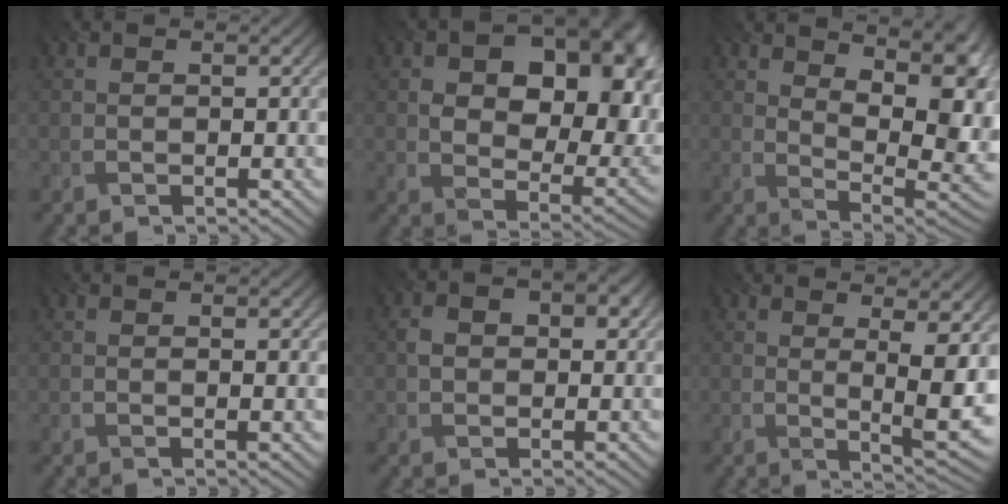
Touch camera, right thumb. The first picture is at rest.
{"total": 14.2, "force": [4.2, 9.0, 10.2], "torque": [-0.140, -0.011, 0.079]}
{"total": 11.6, "force": [4.5, 4.5, 9.7], "torque": [-0.137, 0.007, 0.072]}
{"total": 0.8, "force": [0.3, 0.0, 0.8], "torque": [-0.012, -0.006, 0.007]}
{"total": 3.6, "force": [0.5, 2.8, 2.2], "torque": [-0.038, -0.001, 0.005]}
{"total": 8.1, "force": [1.5, 2.0, 7.7], "torque": [-0.109, -0.008, 0.032]}